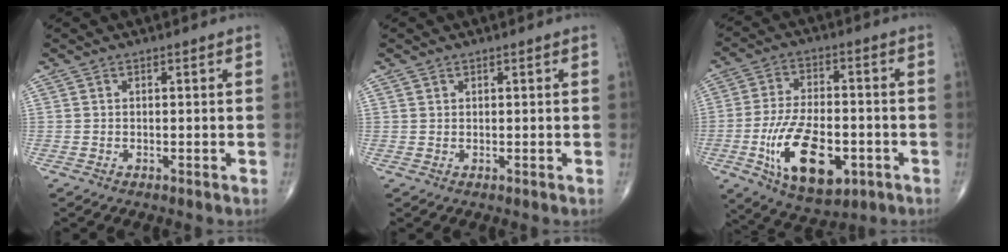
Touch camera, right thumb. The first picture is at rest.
{"total": 0.7, "force": [0.4, 0.5, 0.1], "torque": [0.004, -0.002, 0.006]}
{"total": 16.9, "force": [-5.4, 8.5, 13.6], "torque": [-0.228, 0.009, -0.083]}